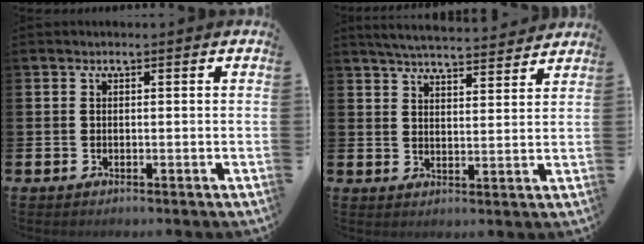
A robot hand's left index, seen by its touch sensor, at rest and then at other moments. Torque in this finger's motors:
{"motor_torque": [1.04, -1.10, 0.23, 0.10]}